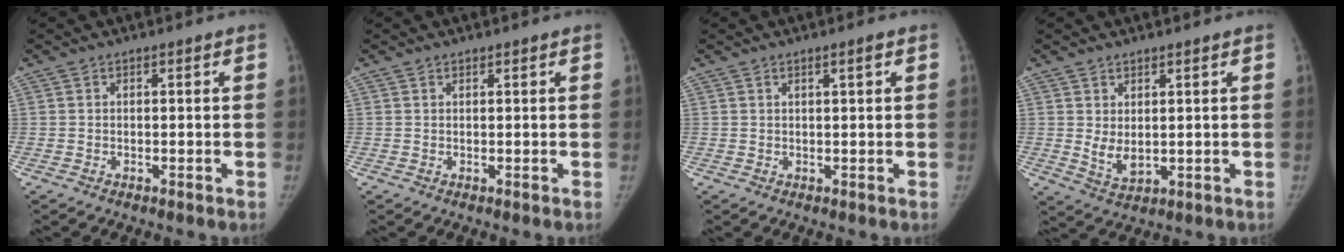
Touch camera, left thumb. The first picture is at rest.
{"total": 0.5, "force": [0.5, 0.2, 0.0], "torque": [-0.001, -0.004, 0.006]}
{"total": 1.4, "force": [0.7, 0.1, 1.2], "torque": [-0.020, -0.002, 0.013]}
{"total": 4.3, "force": [1.2, 2.3, 3.5], "torque": [-0.056, -0.019, 0.032]}